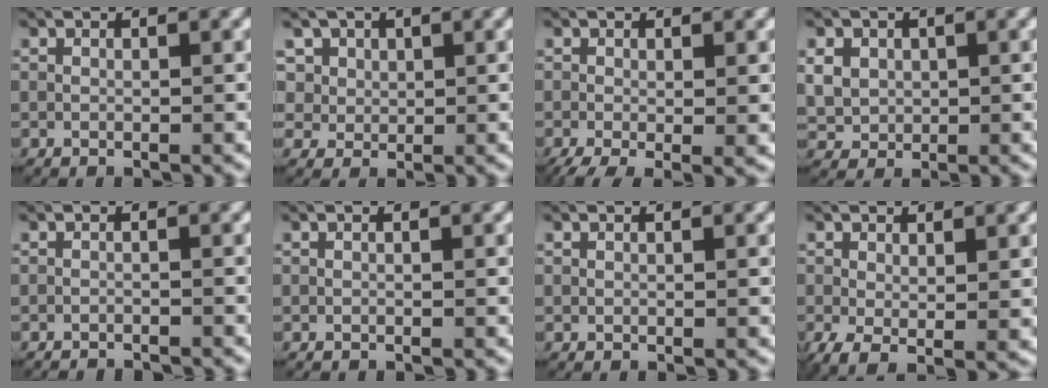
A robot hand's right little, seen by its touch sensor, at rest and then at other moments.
{"total": 4.9, "force": [1.4, 4.5, 1.3], "torque": [-0.049, -0.010, 0.029]}
{"total": 3.4, "force": [-1.8, 1.3, 2.6], "torque": [-0.040, -0.018, -0.017]}
{"total": 3.8, "force": [0.4, 3.4, 1.7], "torque": [-0.045, -0.009, 0.020]}
{"total": 2.2, "force": [-2.2, 0.3, 0.2], "torque": [-0.005, -0.010, -0.034]}
{"total": 0.0}
{"total": 0.0}
{"total": 2.6, "force": [-0.4, 1.3, 2.3], "torque": [-0.039, -0.021, 0.004]}